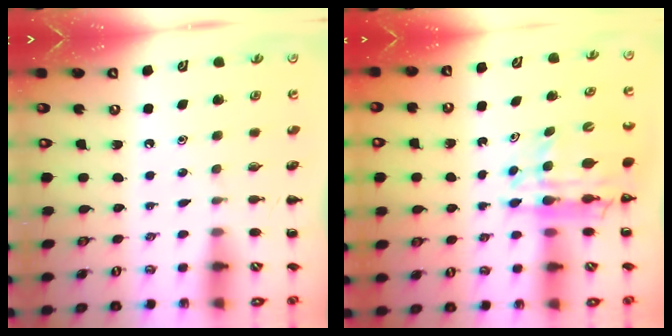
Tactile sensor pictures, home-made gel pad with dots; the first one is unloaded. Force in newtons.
{"total": 13.1, "press": 12.5, "slide": 3.7}